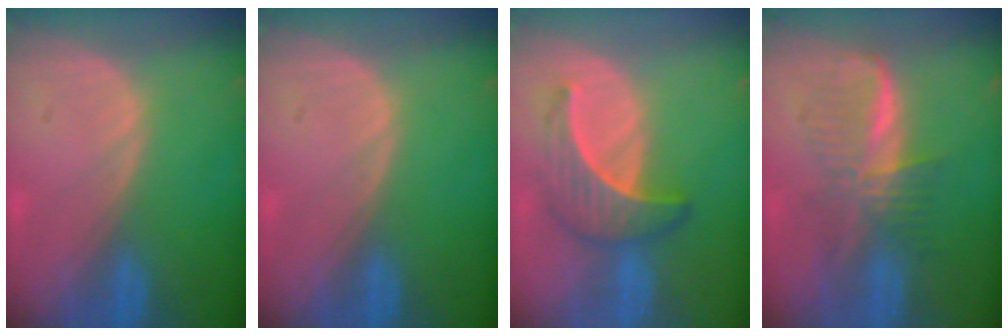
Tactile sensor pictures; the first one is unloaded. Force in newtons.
{"total": 0.0}
{"total": 6.8, "press": 6.2, "slide": 2.9}
{"total": 6.2, "press": 6.1, "slide": 0.8}